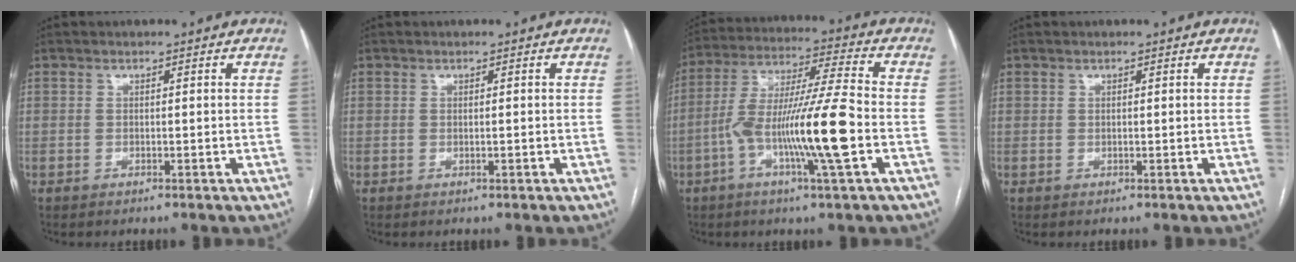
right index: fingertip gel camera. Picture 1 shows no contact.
{"total": 0.0}
{"total": 14.7, "force": [-4.2, -0.4, 14.1], "torque": [-0.270, 0.003, -0.081]}
{"total": 0.0}